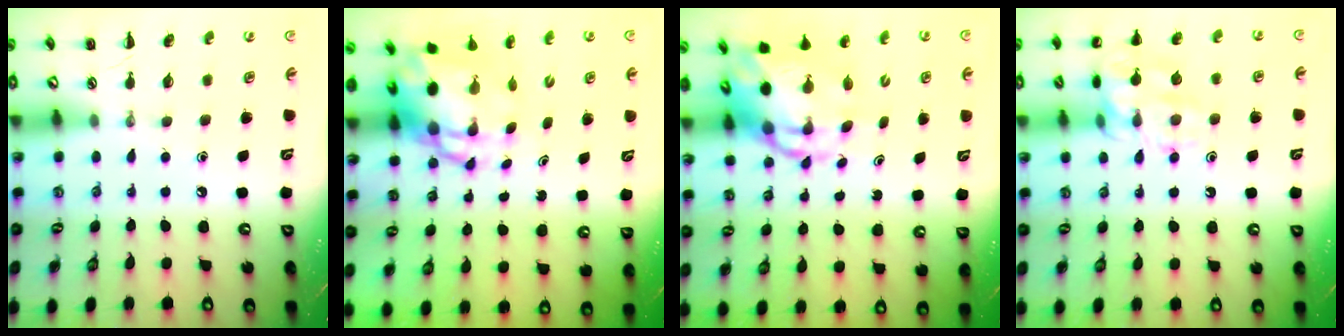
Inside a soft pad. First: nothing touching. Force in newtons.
{"total": 8.3, "press": 8.0, "slide": 2.3}
{"total": 7.7, "press": 7.5, "slide": 2.1}
{"total": 14.7, "press": 14.7, "slide": 0.4}